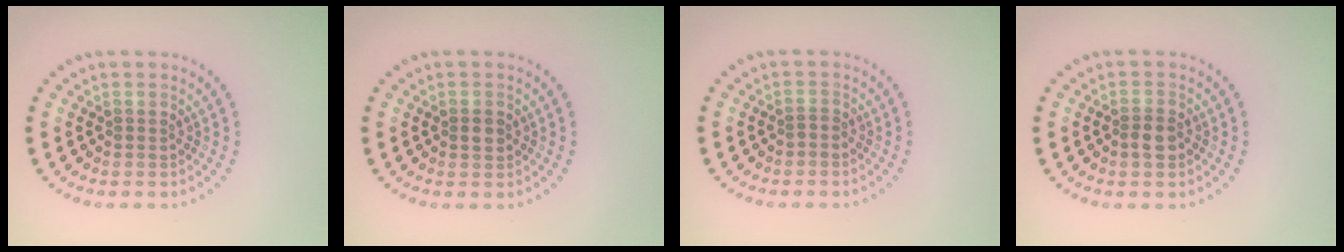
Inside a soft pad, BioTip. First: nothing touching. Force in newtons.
{"total": 1.4, "press": 1.4, "slide": 0.1}
{"total": 0.6, "press": 0.3, "slide": 0.5}
{"total": 1.8, "press": 1.7, "slide": 0.5}